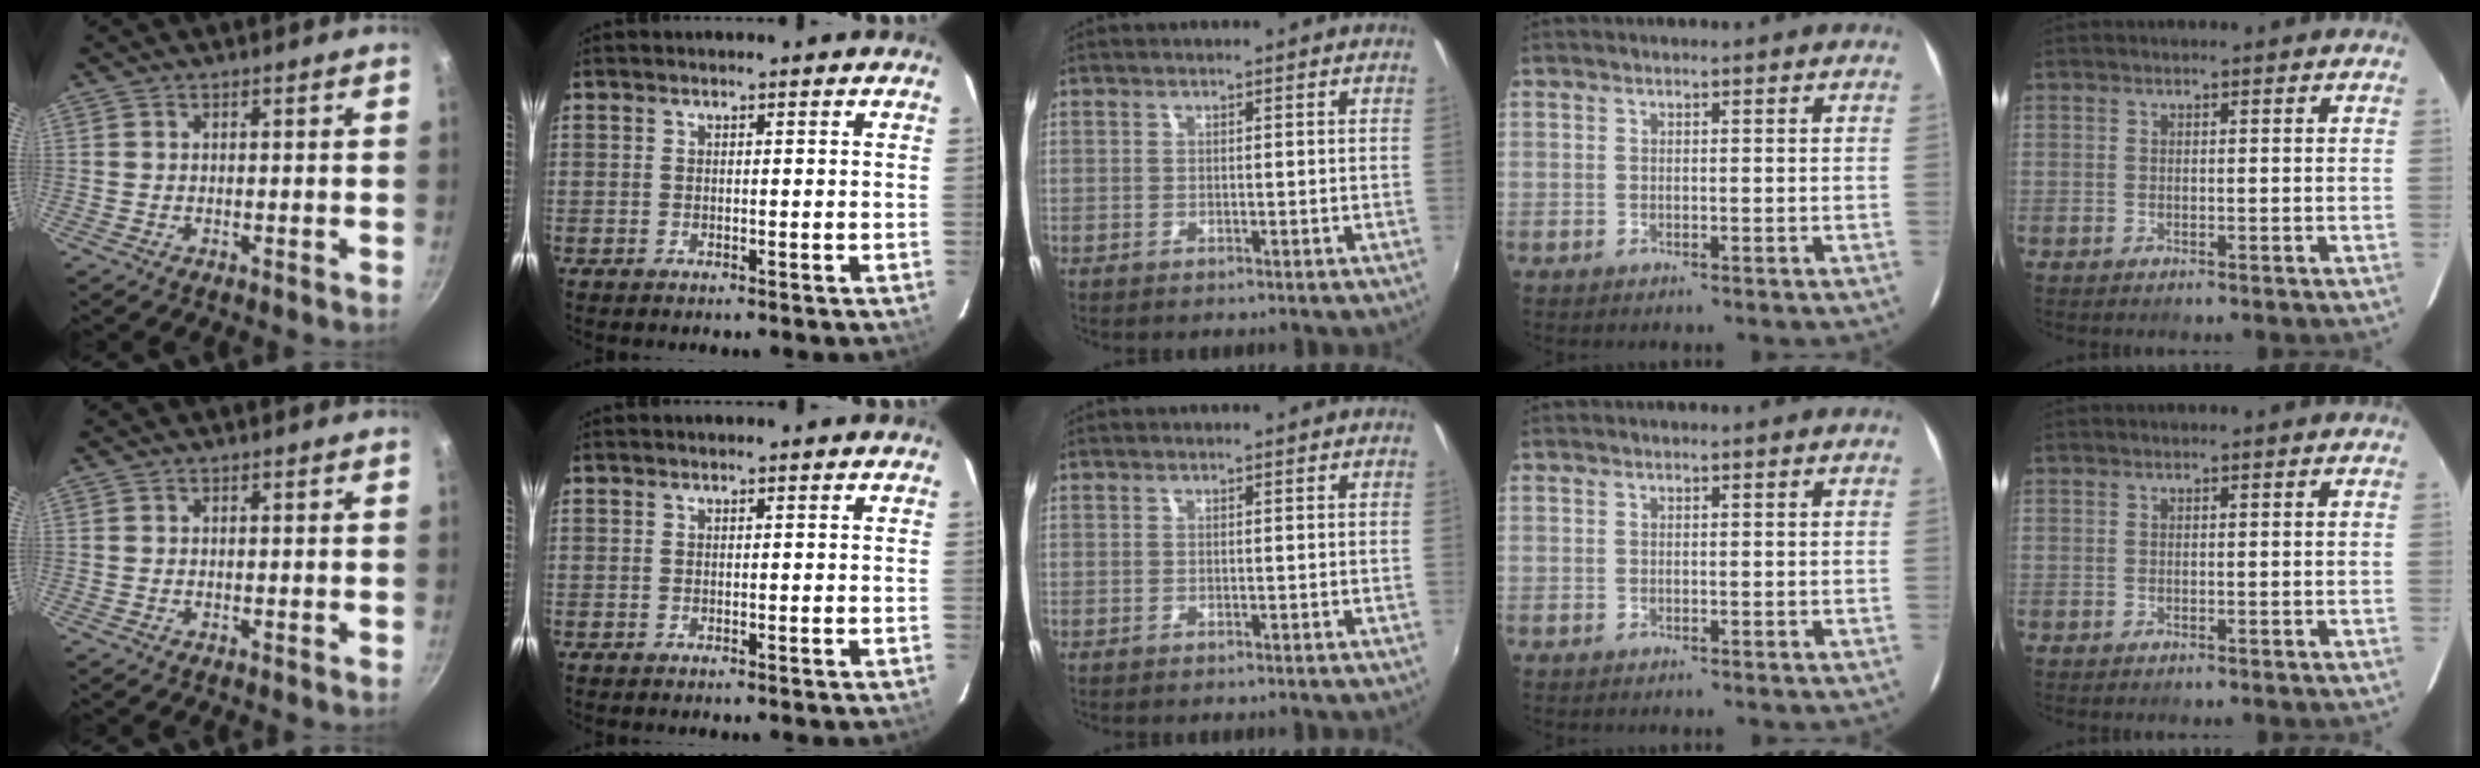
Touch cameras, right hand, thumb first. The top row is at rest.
{}